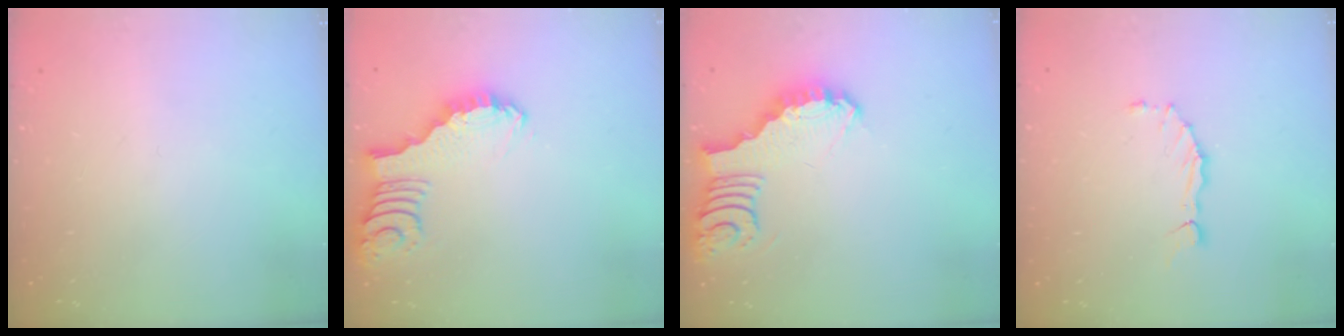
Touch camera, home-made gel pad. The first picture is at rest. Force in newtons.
{"total": 1.7, "press": 1.6, "slide": 0.4}
{"total": 4.0, "press": 3.9, "slide": 0.3}
{"total": 1.6, "press": 1.6, "slide": 0.3}